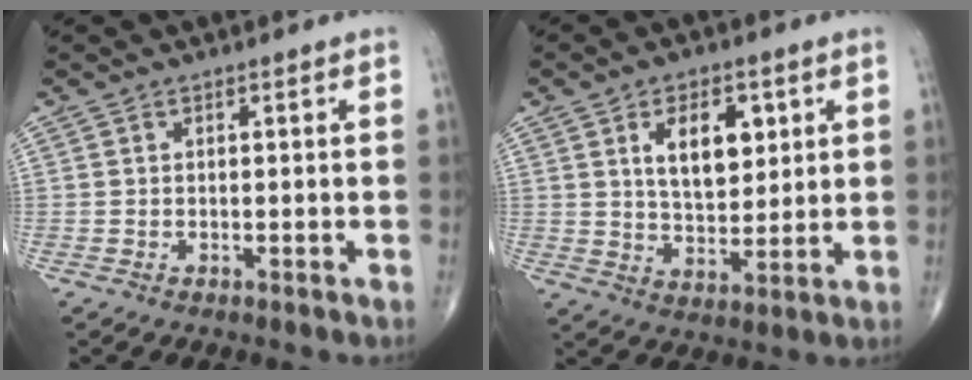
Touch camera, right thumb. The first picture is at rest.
{"total": 10.7, "force": [3.6, 6.1, 8.1], "torque": [-0.097, -0.019, 0.065]}